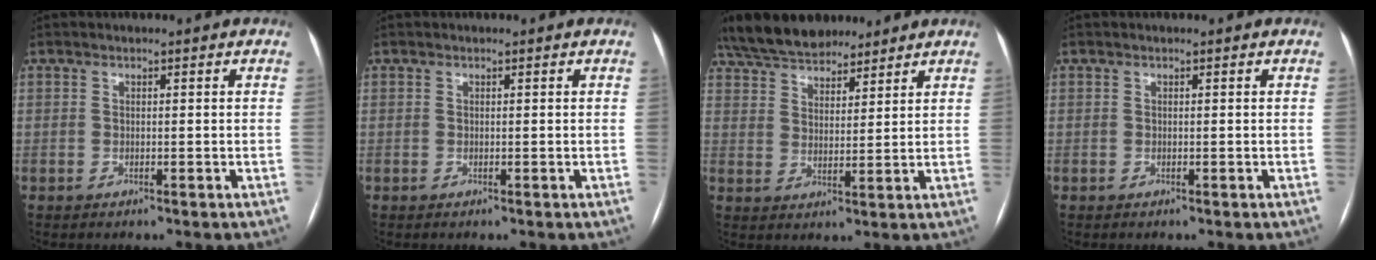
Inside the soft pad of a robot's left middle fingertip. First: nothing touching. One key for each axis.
{"total": 0.0}
{"total": 12.9, "fx": 10.9, "fy": 4.5, "fz": 5.1, "tx": -0.093, "ty": 0.033, "tz": 0.188}
{"total": 0.0}